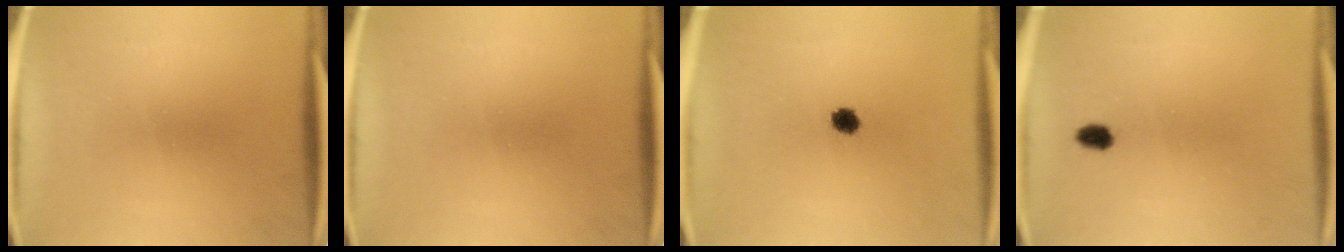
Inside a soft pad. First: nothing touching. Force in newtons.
{"total": 0.0}
{"total": 3.0}
{"total": 2.2}